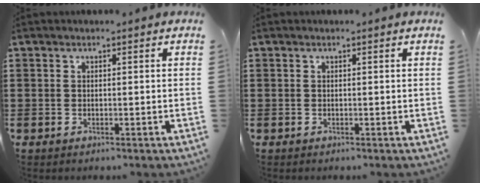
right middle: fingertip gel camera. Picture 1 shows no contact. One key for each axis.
{"total": 0.0}